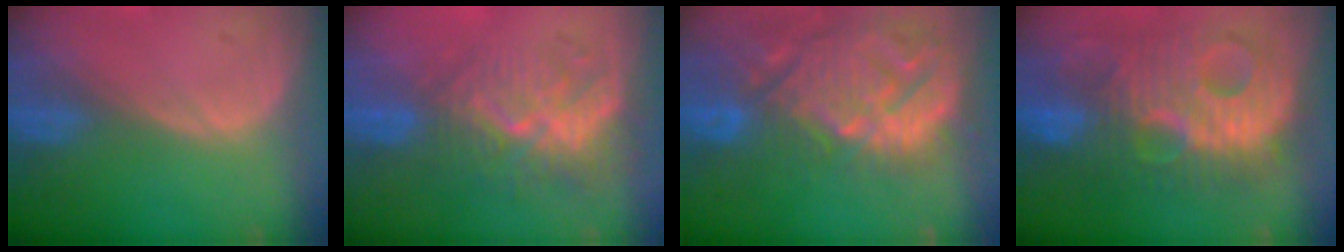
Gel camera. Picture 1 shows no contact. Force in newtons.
{"total": 10.1, "press": 8.8, "slide": 4.9}
{"total": 14.5, "press": 12.4, "slide": 7.5}
{"total": 12.5, "press": 12.5, "slide": 1.0}